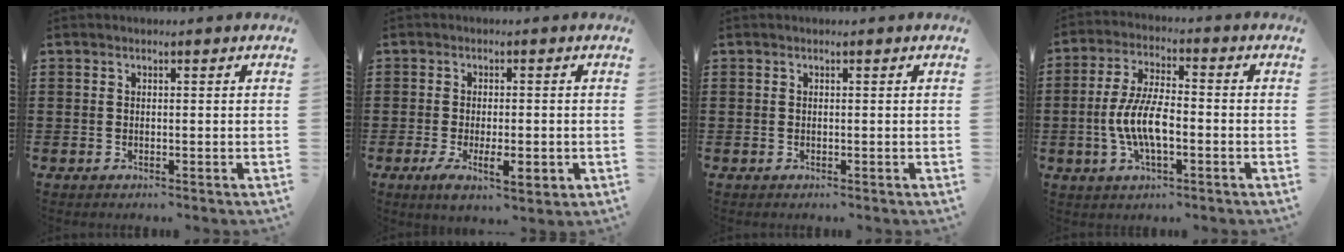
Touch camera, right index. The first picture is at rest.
{"total": 5.4, "force": [-1.7, 2.2, 4.7], "torque": [-0.090, -0.004, -0.030]}
{"total": 0.0}
{"total": 8.4, "force": [-1.7, 3.4, 7.5], "torque": [-0.170, -0.004, -0.038]}